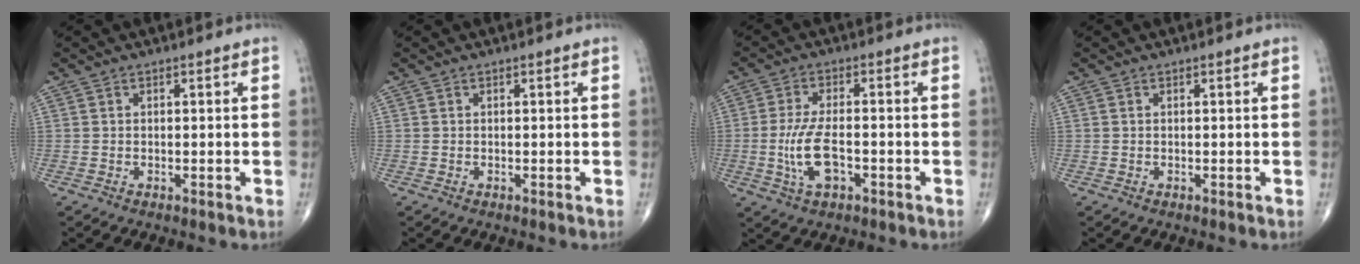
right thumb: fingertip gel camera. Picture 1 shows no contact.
{"total": 0.0}
{"total": 7.9, "force": [-1.9, 3.4, 6.9], "torque": [-0.145, 0.008, -0.034]}
{"total": 0.0}